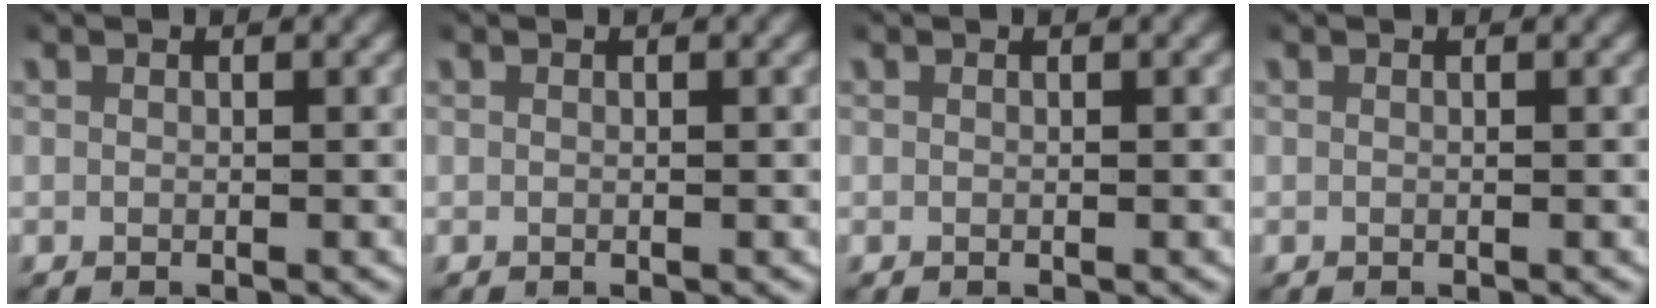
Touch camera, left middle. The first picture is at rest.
{"total": 0.0}
{"total": 0.0}
{"total": 0.0}